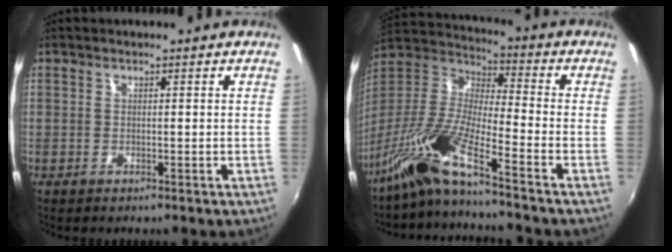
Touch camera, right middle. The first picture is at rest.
{"total": 12.7, "force": [-9.2, 0.3, 8.7], "torque": [-0.175, -0.005, -0.192]}